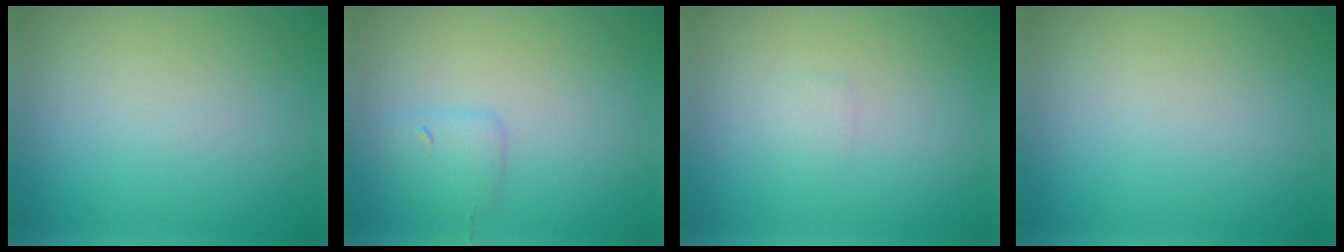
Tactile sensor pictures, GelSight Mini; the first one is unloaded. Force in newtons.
{"total": 1.5, "press": 1.5, "slide": 0.1}
{"total": 0.6, "press": 0.6, "slide": 0.0}
{"total": 0.0}